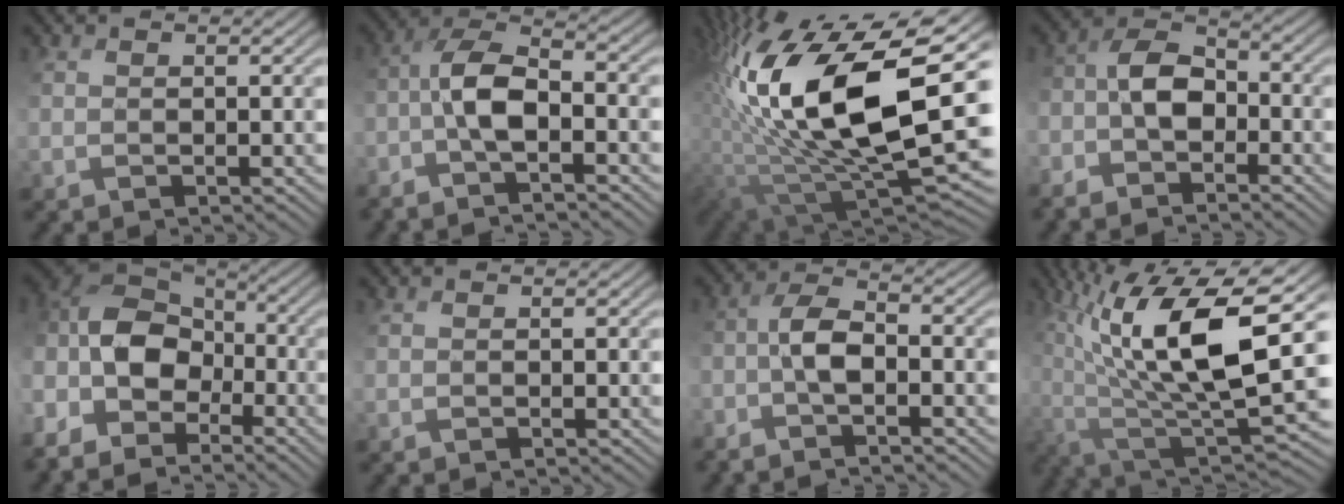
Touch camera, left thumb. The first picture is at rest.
{"total": 6.7, "force": [-2.8, 2.4, 5.6], "torque": [-0.109, 0.010, -0.070]}
{"total": 20.3, "force": [4.2, 8.8, 17.8], "torque": [-0.341, 0.012, 0.068]}
{"total": 6.4, "force": [-3.4, 3.5, 4.1], "torque": [-0.092, 0.001, -0.080]}
{"total": 10.1, "force": [-3.7, 5.9, 7.3], "torque": [-0.178, -0.008, -0.086]}
{"total": 0.0}
{"total": 5.1, "force": [-2.3, 1.8, 4.2], "torque": [-0.083, 0.008, -0.057]}
{"total": 16.3, "force": [3.1, 5.2, 15.1], "torque": [-0.288, 0.002, 0.056]}